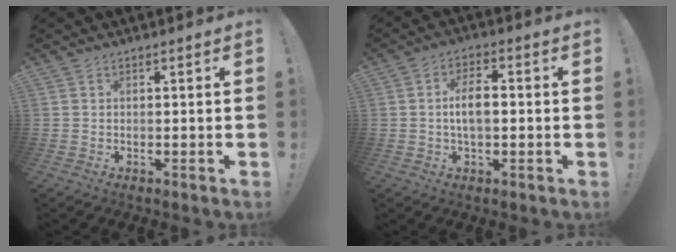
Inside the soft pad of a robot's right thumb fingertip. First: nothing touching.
{"total": 7.1, "force": [-0.3, 3.2, 6.3], "torque": [-0.109, 0.003, -0.010]}